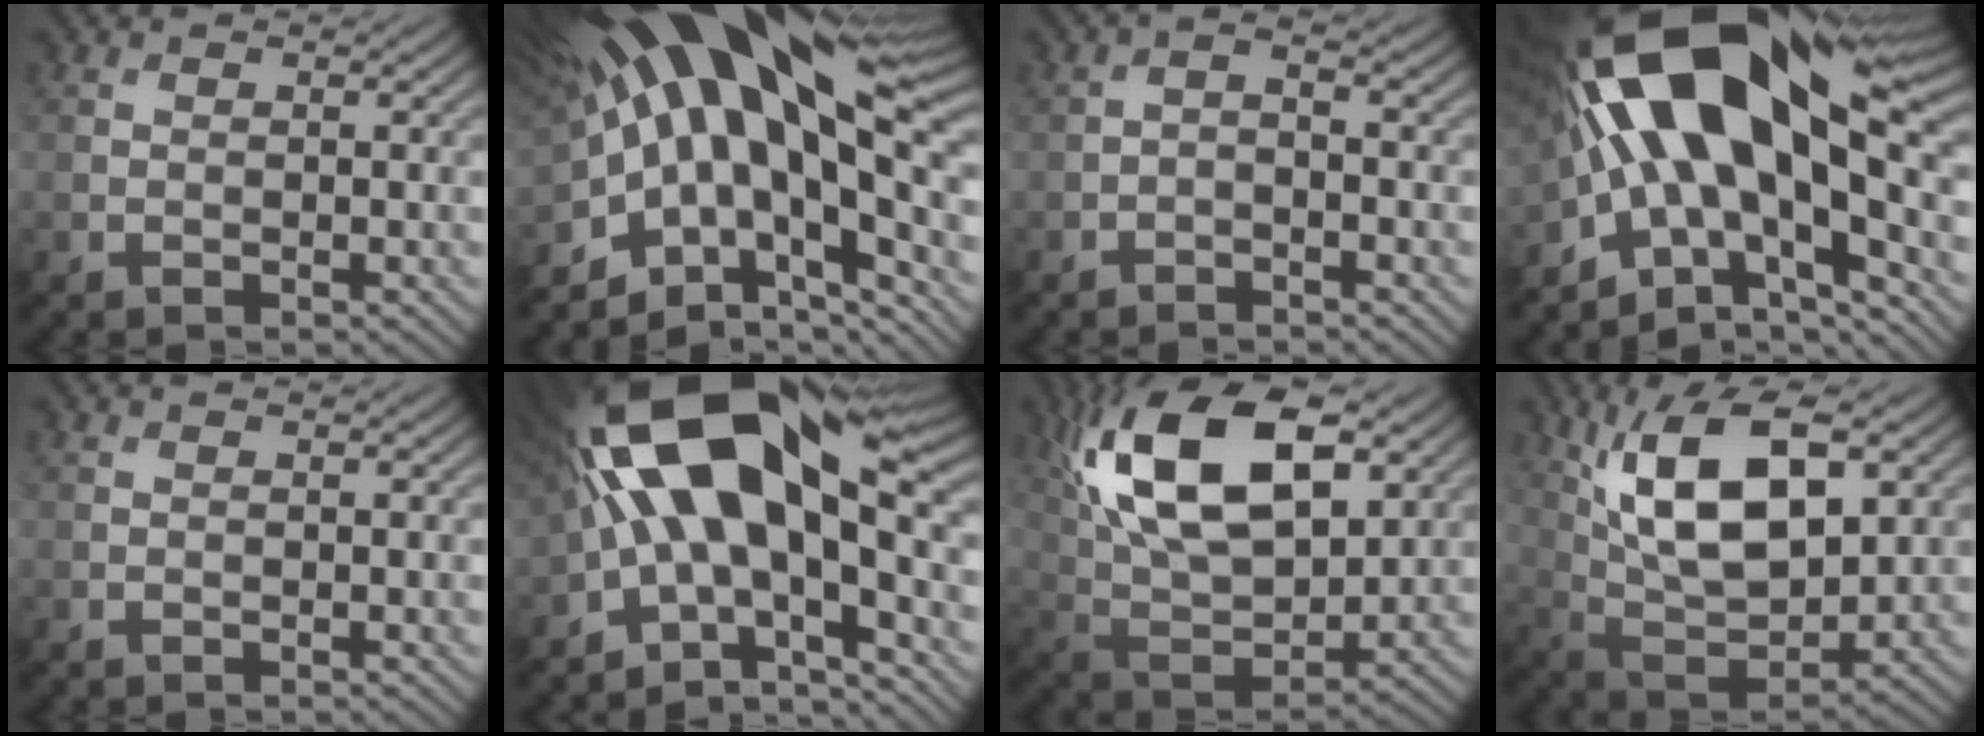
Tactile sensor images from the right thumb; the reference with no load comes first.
{"total": 19.4, "force": [2.2, 9.3, 16.9], "torque": [-0.283, -0.015, 0.049]}
{"total": 1.8, "force": [-1.0, 0.5, 1.4], "torque": [-0.028, 0.001, -0.026]}
{"total": 20.0, "force": [0.9, 10.2, 17.2], "torque": [-0.322, -0.010, 0.027]}
{"total": 0.0}
{"total": 18.3, "force": [0.6, 8.4, 16.2], "torque": [-0.283, 0.015, 0.004]}
{"total": 17.4, "force": [6.9, 8.9, 13.2], "torque": [-0.283, 0.018, 0.127]}
{"total": 14.4, "force": [5.0, 6.9, 11.6], "torque": [-0.228, 0.001, 0.099]}